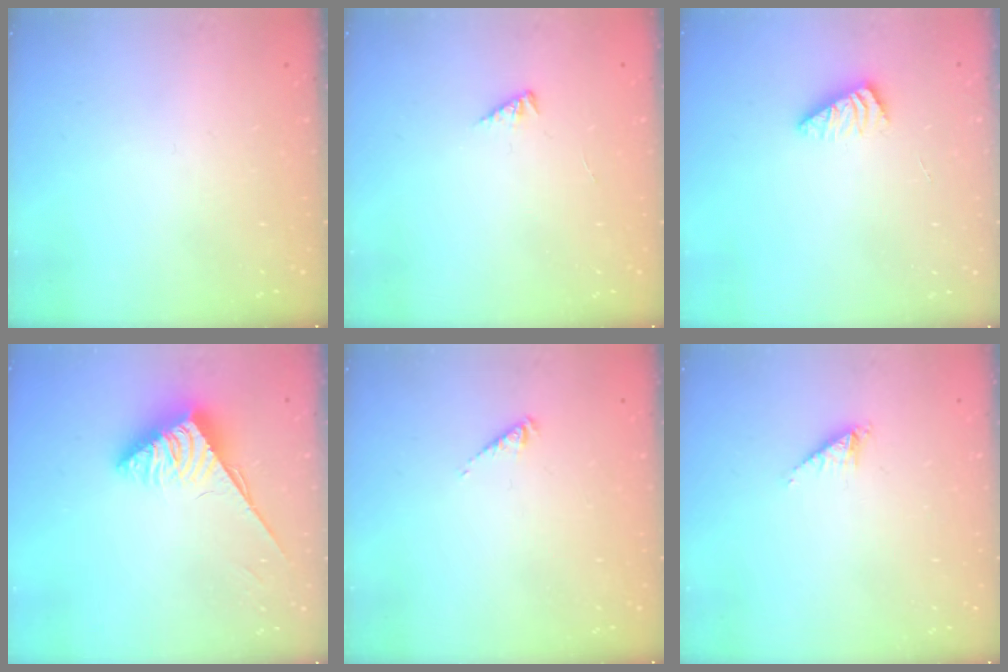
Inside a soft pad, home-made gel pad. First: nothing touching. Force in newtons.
{"total": 1.4, "press": 1.3, "slide": 0.3}
{"total": 2.5, "press": 2.4, "slide": 0.4}
{"total": 3.9, "press": 3.8, "slide": 0.7}
{"total": 1.1, "press": 1.0, "slide": 0.2}
{"total": 2.2, "press": 2.2, "slide": 0.3}